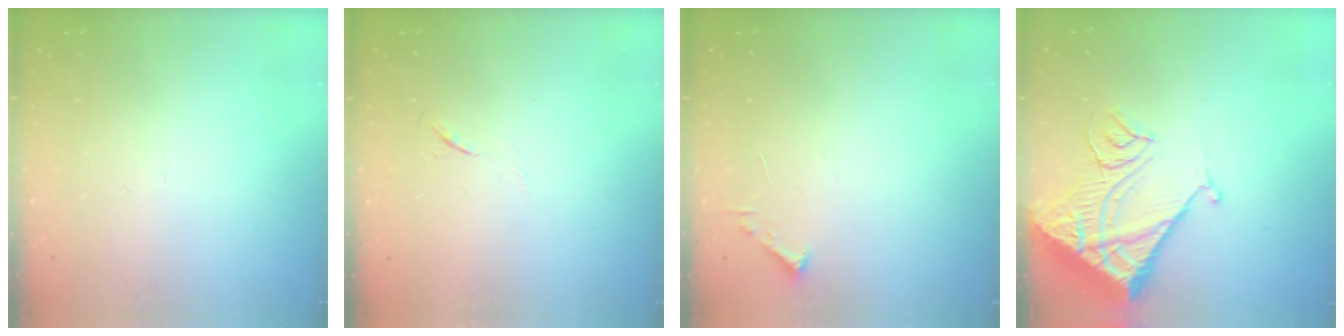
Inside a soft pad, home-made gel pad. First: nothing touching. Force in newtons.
{"total": 4.0, "press": 4.0, "slide": 0.6}
{"total": 1.7, "press": 1.7, "slide": 0.2}
{"total": 14.7, "press": 14.6, "slide": 1.7}